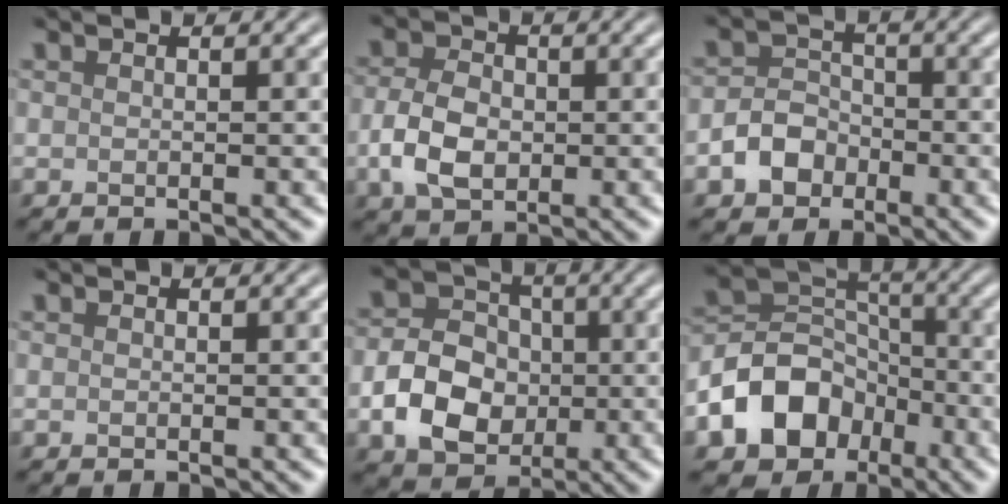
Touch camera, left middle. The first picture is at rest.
{"total": 4.7, "force": [-0.7, 3.4, 3.2], "torque": [-0.070, -0.001, -0.018]}
{"total": 3.3, "force": [-1.5, 2.5, 1.5], "torque": [-0.026, 0.005, -0.031]}
{"total": 0.0}
{"total": 6.3, "force": [-1.4, 5.0, 3.6], "torque": [-0.068, 0.003, -0.032]}
{"total": 8.5, "force": [-4.0, 6.4, 3.9], "torque": [-0.063, 0.002, -0.084]}